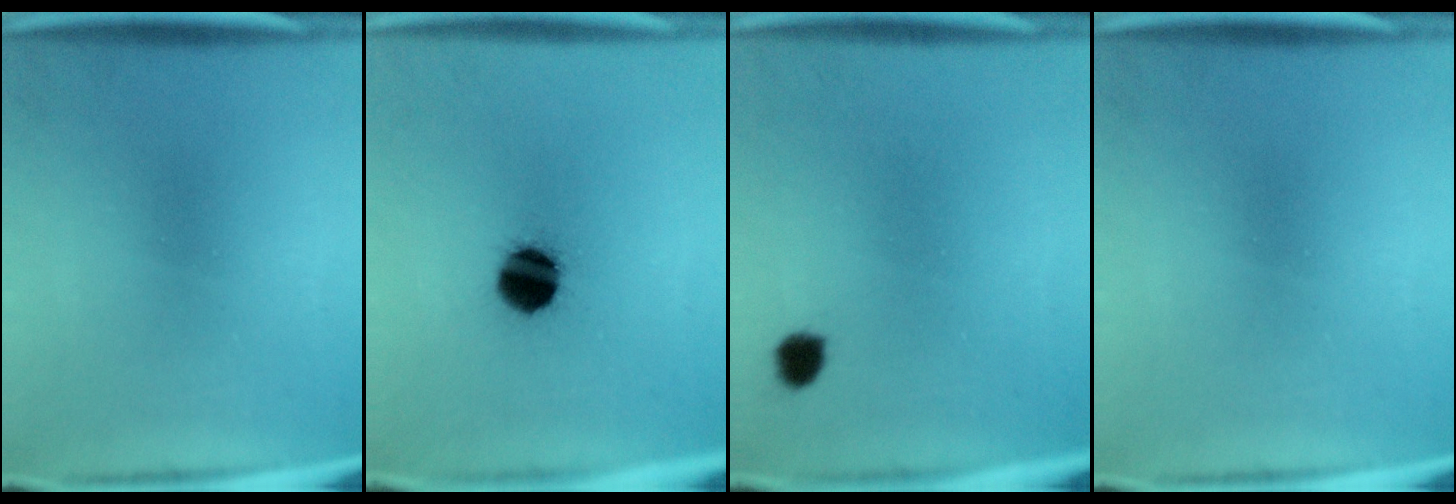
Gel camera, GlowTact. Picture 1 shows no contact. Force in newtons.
{"total": 10.5}
{"total": 2.4}
{"total": 0.0}